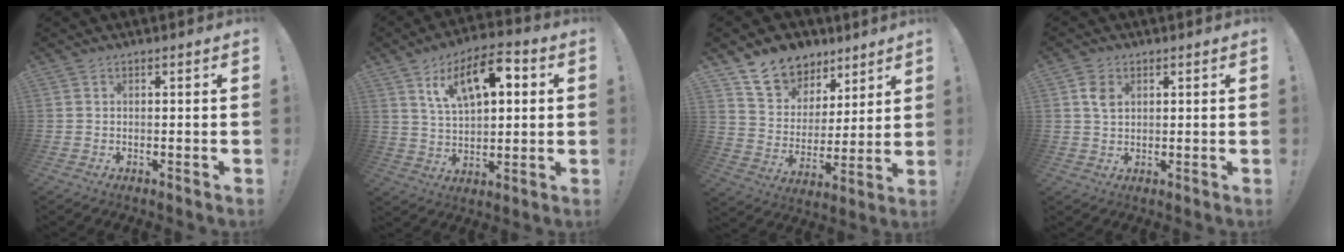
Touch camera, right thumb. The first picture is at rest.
{"total": 14.4, "force": [6.1, 6.9, 11.1], "torque": [-0.185, -0.006, 0.106]}
{"total": 12.7, "force": [9.0, 8.4, 2.9], "torque": [-0.055, -0.057, 0.174]}
{"total": 4.5, "force": [1.7, 2.9, 2.9], "torque": [-0.038, -0.002, 0.030]}